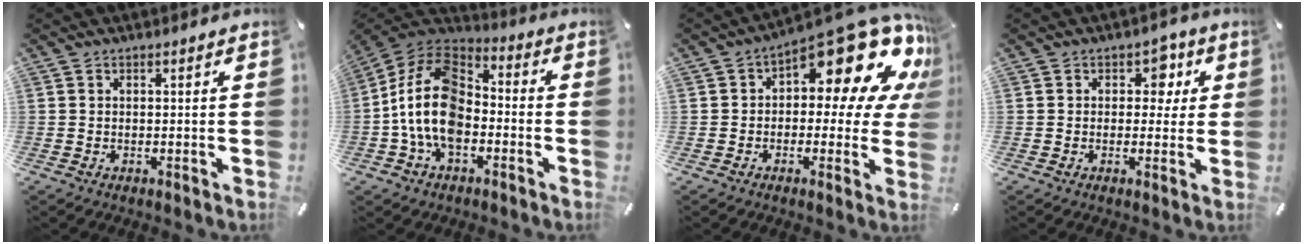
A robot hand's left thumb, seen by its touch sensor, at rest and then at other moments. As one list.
[{"total": 15.9, "force": [-4.2, 10.6, 11.0], "torque": [-0.246, 0.021, -0.084]}, {"total": 18.8, "force": [10.4, 8.2, 13.3], "torque": [-0.175, -0.084, 0.171]}, {"total": 5.7, "force": [1.4, 4.6, 3.0], "torque": [-0.022, -0.004, 0.014]}]